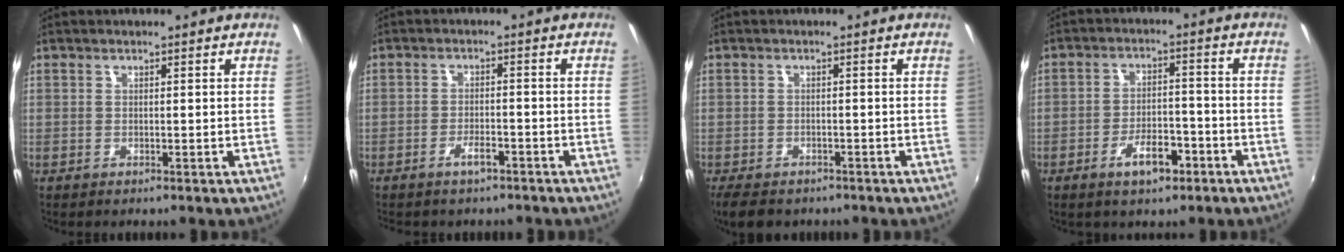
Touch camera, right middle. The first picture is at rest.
{"total": 3.1, "force": [-2.4, 1.1, 1.6], "torque": [-0.039, 0.003, -0.037]}
{"total": 6.0, "force": [-4.6, 2.9, 2.5], "torque": [-0.061, -0.013, -0.074]}
{"total": 6.6, "force": [-3.9, 3.1, 4.4], "torque": [-0.083, 0.007, -0.054]}